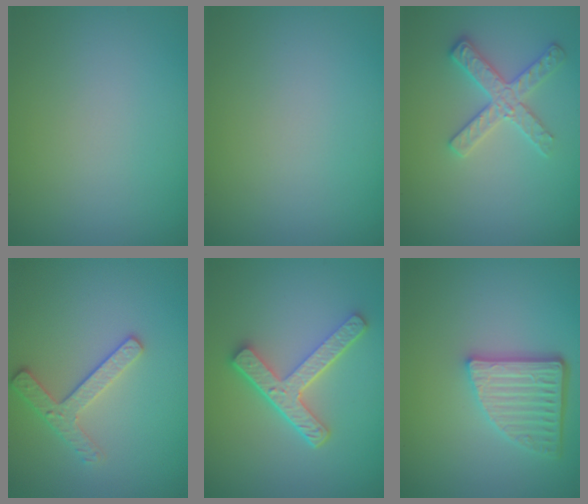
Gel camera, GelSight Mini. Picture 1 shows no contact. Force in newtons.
{"total": 0.0}
{"total": 2.7, "press": 2.6, "slide": 0.5}
{"total": 2.4, "press": 2.3, "slide": 0.5}
{"total": 4.7, "press": 3.6, "slide": 3.1}
{"total": 4.6, "press": 3.4, "slide": 3.1}